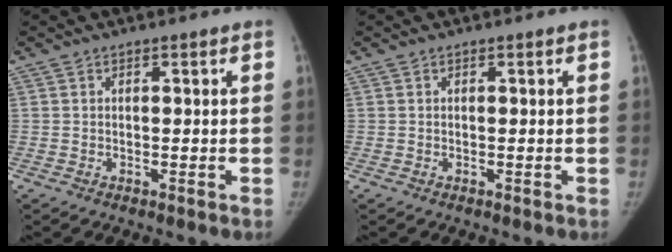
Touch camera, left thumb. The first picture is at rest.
{"total": 0.0}